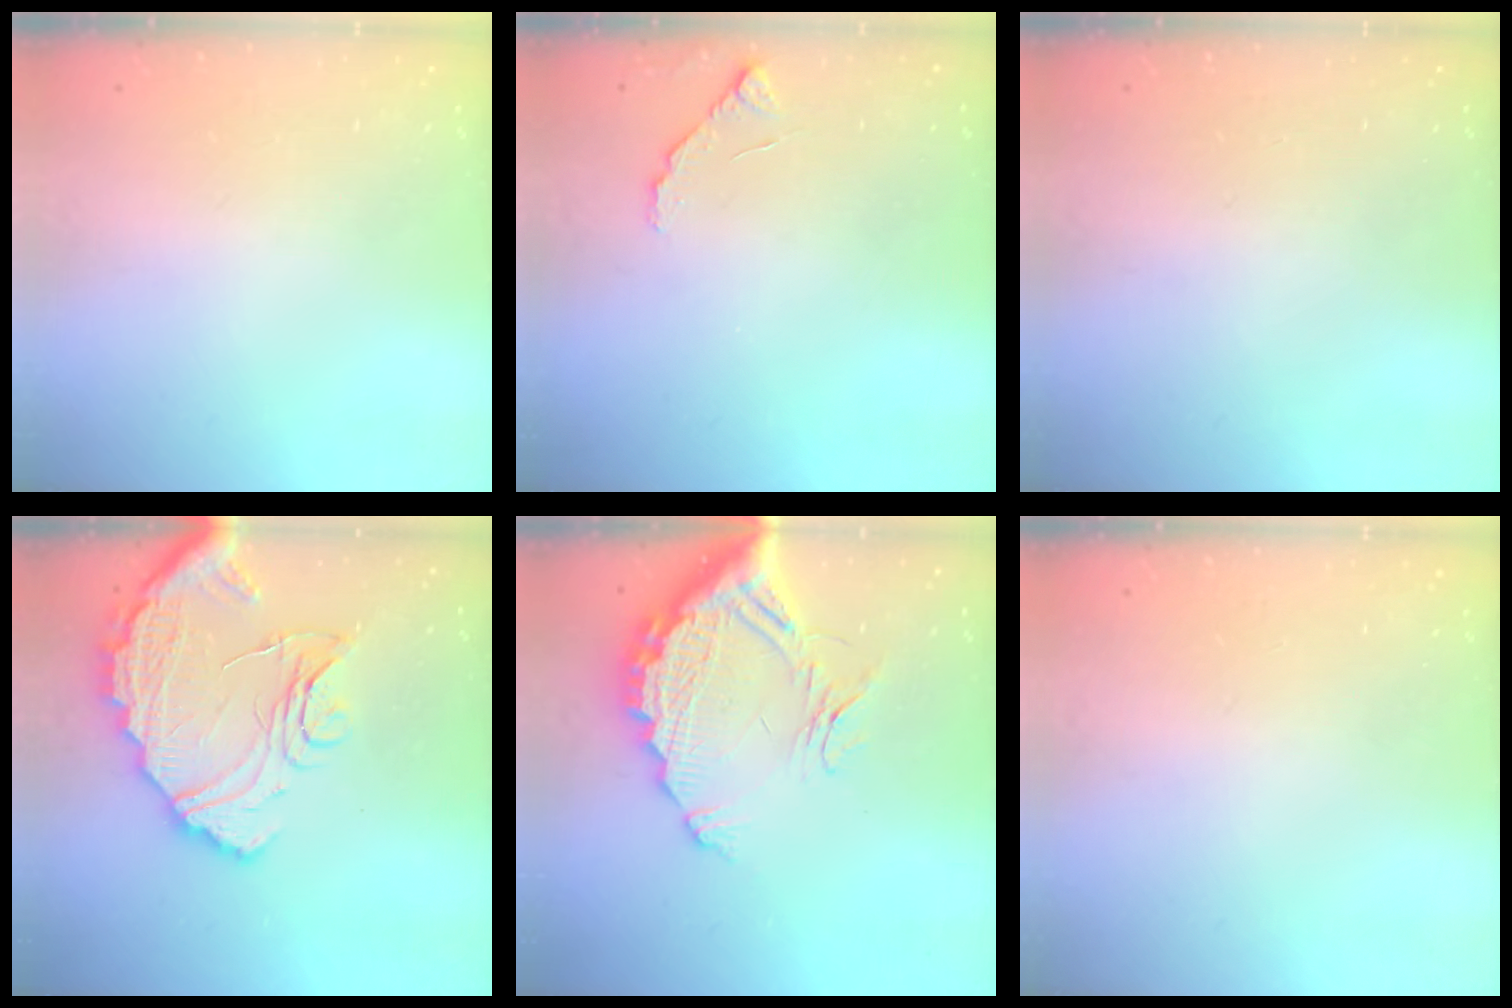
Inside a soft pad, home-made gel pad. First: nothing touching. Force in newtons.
{"total": 5.9, "press": 5.9, "slide": 0.6}
{"total": 0.0}
{"total": 17.5, "press": 17.5, "slide": 1.1}
{"total": 16.1, "press": 16.0, "slide": 1.5}
{"total": 0.0}